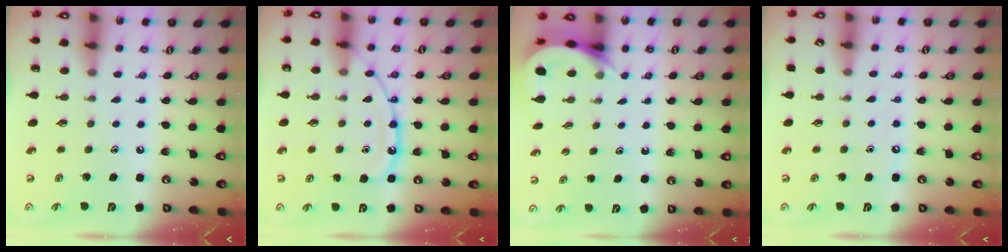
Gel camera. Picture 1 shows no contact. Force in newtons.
{"total": 12.5, "press": 12.5, "slide": 1.2}
{"total": 5.3, "press": 5.3, "slide": 0.3}
{"total": 2.6, "press": 2.6, "slide": 0.4}